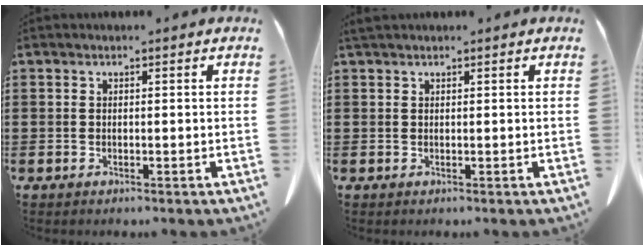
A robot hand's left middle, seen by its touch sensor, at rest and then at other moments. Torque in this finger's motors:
{"motor_torque": [0.12, -0.06, 0.00, 0.00]}